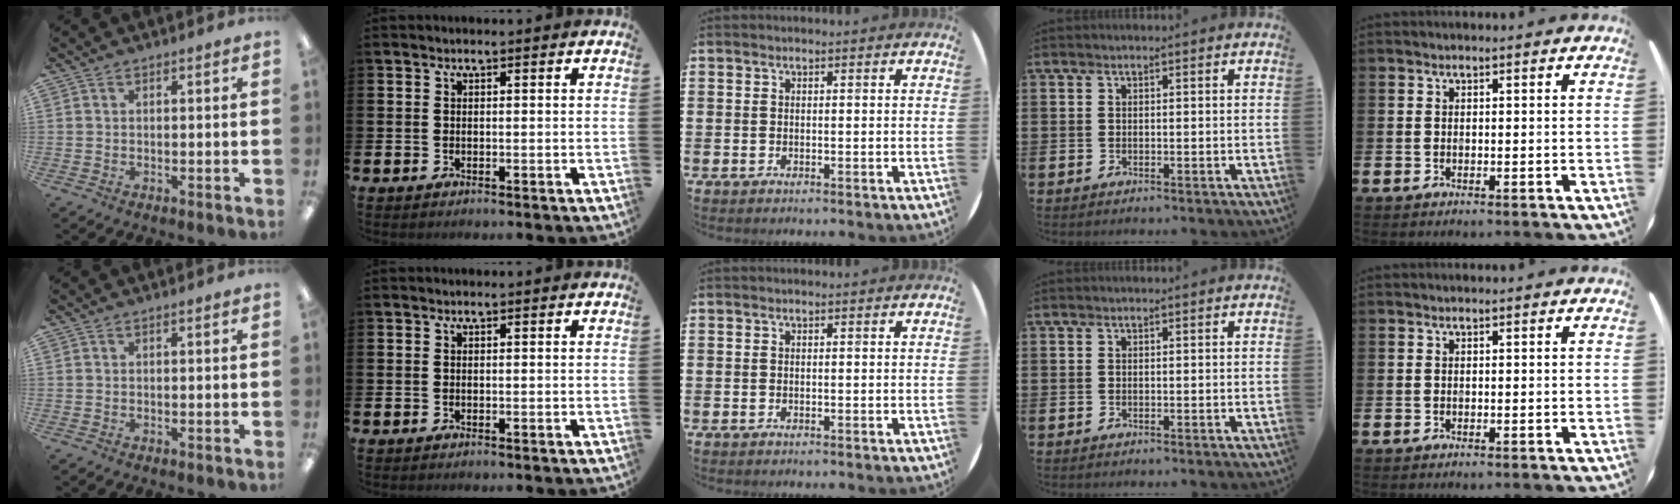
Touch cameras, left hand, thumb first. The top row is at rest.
{}